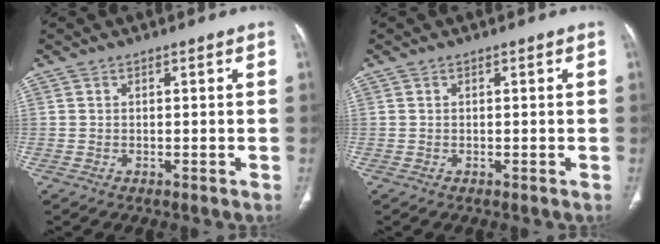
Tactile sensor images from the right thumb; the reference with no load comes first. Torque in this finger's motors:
{"motor_torque": [-0.37, 0.37, -0.22, 0.06, 0.00]}